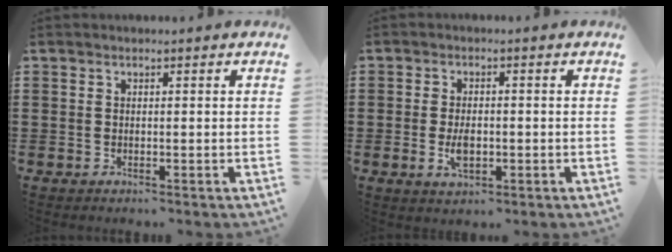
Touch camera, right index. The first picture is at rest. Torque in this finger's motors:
{"motor_torque": [-0.74, 1.39, 0.17, 0.04]}